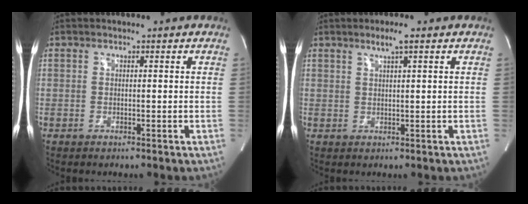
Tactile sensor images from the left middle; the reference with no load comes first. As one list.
[{"total": 2.4, "force": [1.5, -0.1, 1.9], "torque": [-0.039, 0.000, 0.029]}]